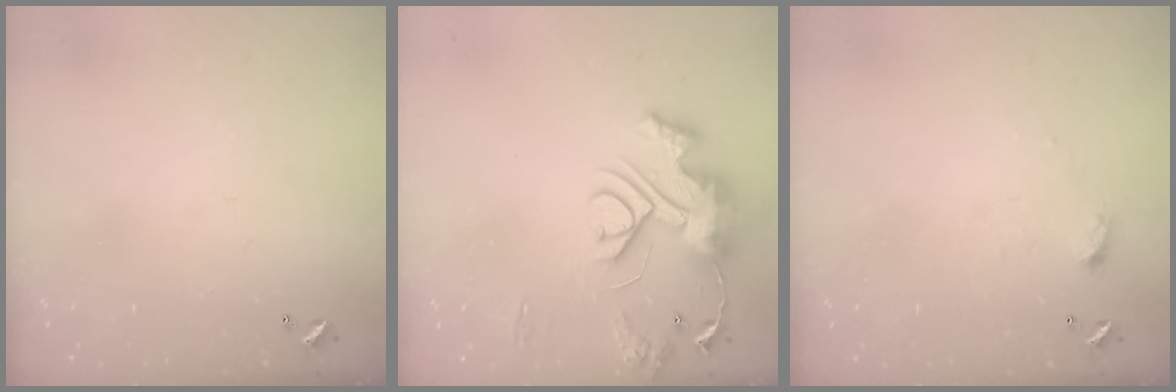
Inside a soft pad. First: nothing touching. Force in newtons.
{"total": 13.2, "press": 13.1, "slide": 1.4}
{"total": 4.0, "press": 4.0, "slide": 0.5}